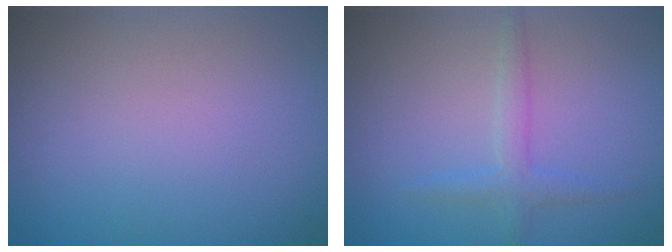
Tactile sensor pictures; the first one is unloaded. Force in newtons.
{"total": 1.8, "press": 1.8, "slide": 0.1}